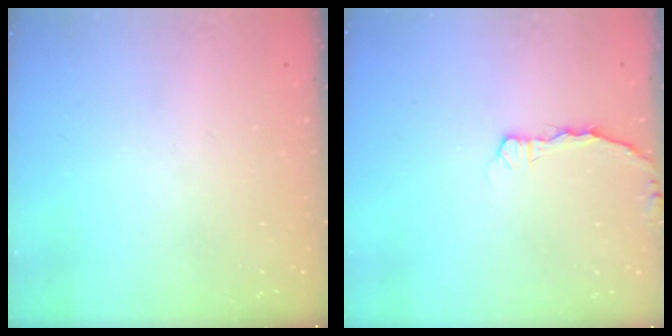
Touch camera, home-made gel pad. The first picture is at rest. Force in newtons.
{"total": 2.9, "press": 2.9, "slide": 0.4}